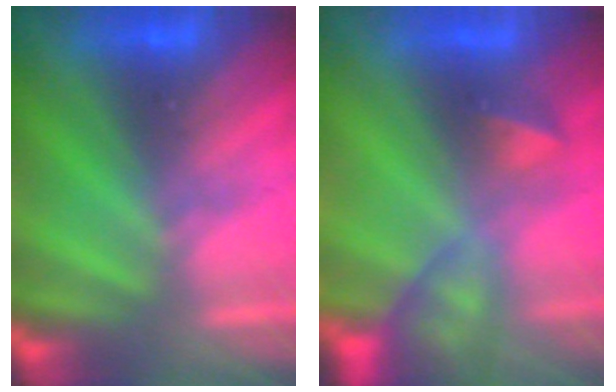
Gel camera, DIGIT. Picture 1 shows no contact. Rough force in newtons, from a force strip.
{"total": 7.0}